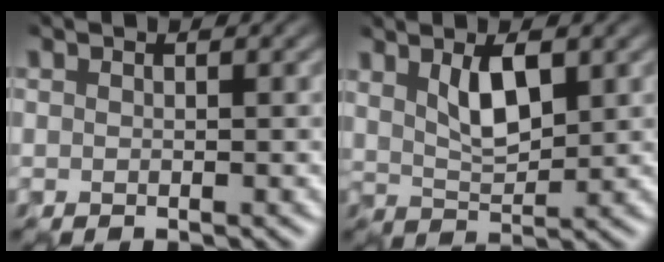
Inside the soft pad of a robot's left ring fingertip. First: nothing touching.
{"total": 3.4, "force": [1.4, 1.4, 2.8], "torque": [-0.061, 0.000, 0.027]}